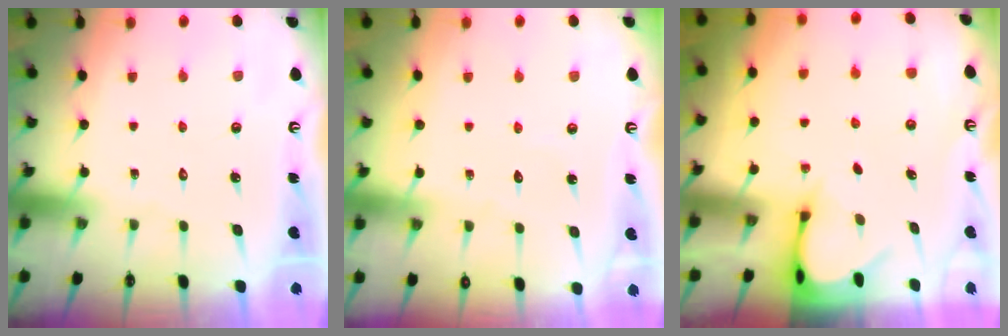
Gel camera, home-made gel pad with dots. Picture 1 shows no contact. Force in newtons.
{"total": 2.0, "press": 2.0, "slide": 0.1}
{"total": 3.0, "press": 3.0, "slide": 0.2}